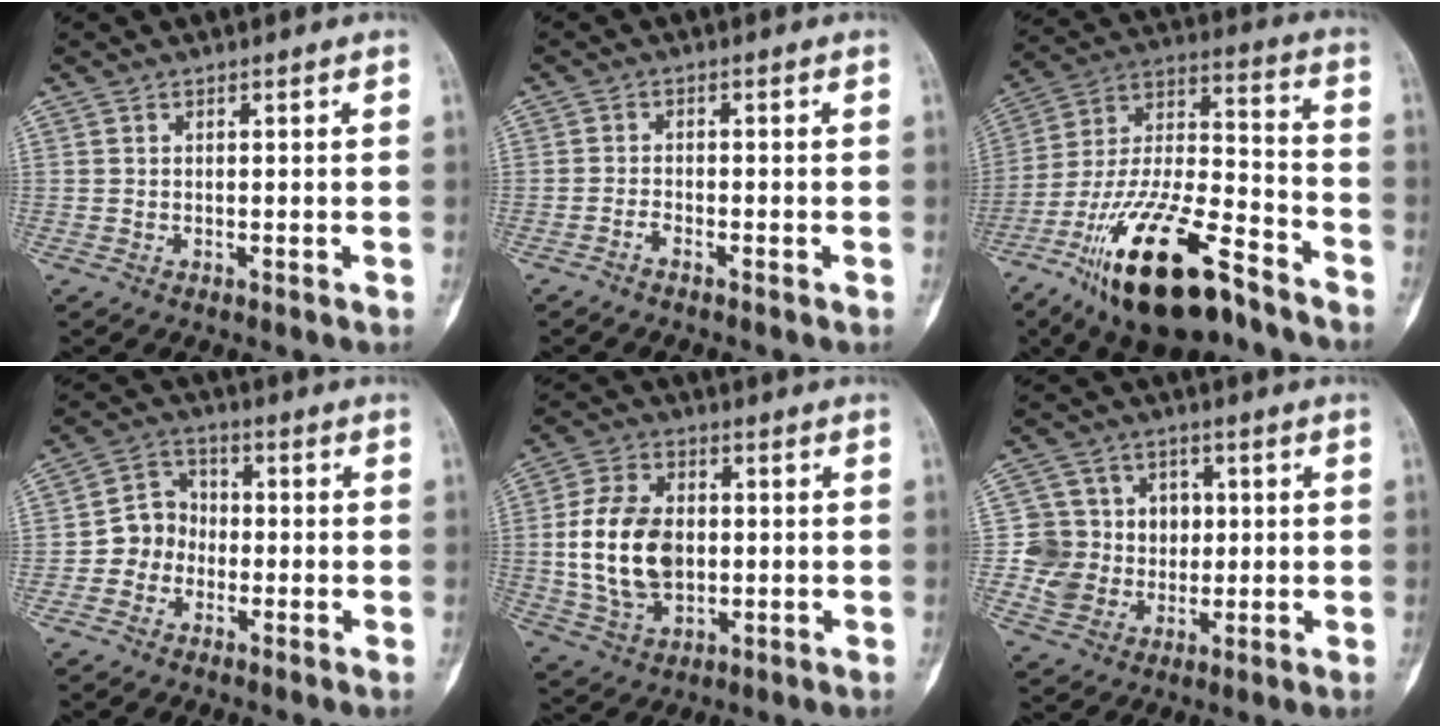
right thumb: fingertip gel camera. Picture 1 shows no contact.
{"total": 1.4, "force": [-1.2, 0.3, 0.7], "torque": [-0.016, 0.011, -0.025]}
{"total": 24.2, "force": [-15.2, 8.5, 16.8], "torque": [-0.310, 0.072, -0.267]}
{"total": 6.8, "force": [-1.7, 6.1, 2.6], "torque": [-0.012, 0.028, -0.046]}
{"total": 14.4, "force": [0.0, 9.7, 10.6], "torque": [-0.185, 0.005, 0.006]}
{"total": 11.3, "force": [0.4, 10.7, 3.5], "torque": [-0.017, 0.016, 0.014]}